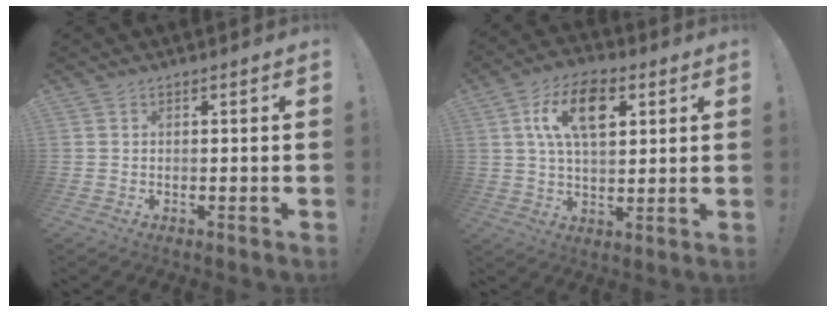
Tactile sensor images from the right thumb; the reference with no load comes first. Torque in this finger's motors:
{"motor_torque": [1.69, 1.62, 0.32, 0.18, 0.25]}